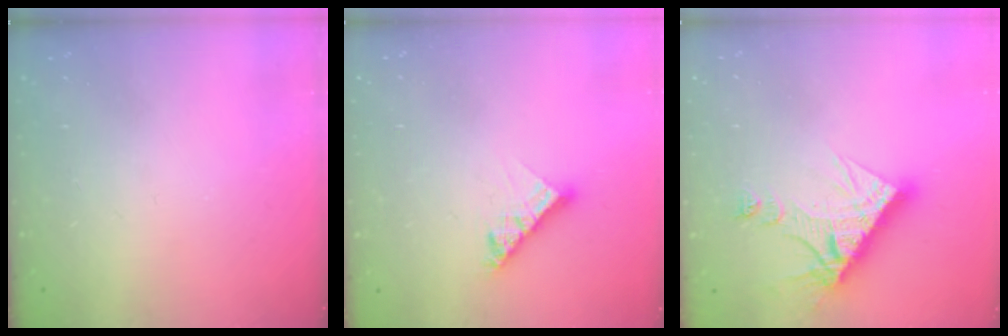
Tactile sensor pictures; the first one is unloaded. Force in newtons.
{"total": 8.8, "press": 8.7, "slide": 0.8}
{"total": 13.5, "press": 13.5, "slide": 1.1}